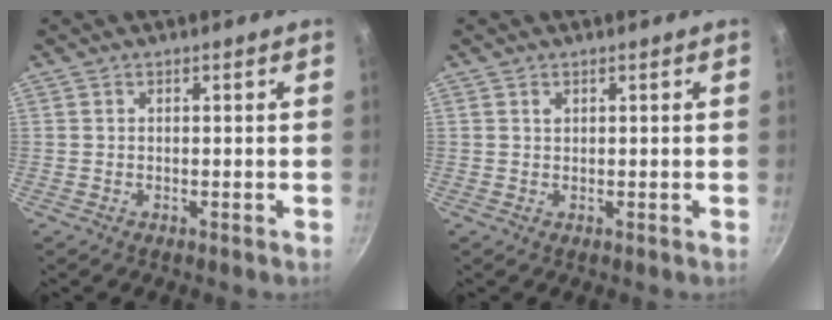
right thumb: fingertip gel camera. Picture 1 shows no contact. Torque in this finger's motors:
{"motor_torque": [-0.05, 0.09, 0.05, -0.18, -0.02]}